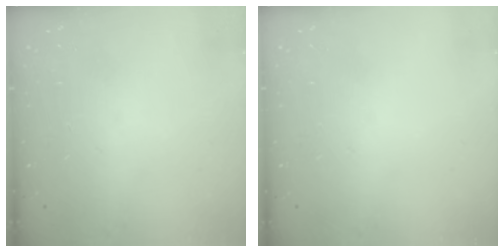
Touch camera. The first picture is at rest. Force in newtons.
{"total": 0.0}